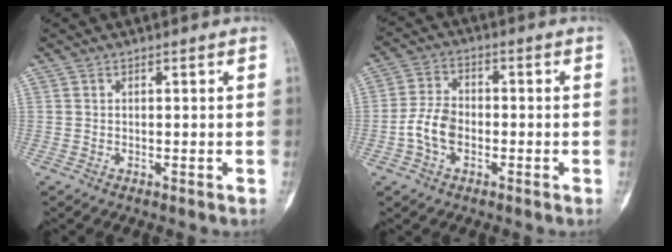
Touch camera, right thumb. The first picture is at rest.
{"total": 6.7, "force": [-1.9, 4.5, 4.6], "torque": [-0.080, 0.021, -0.045]}